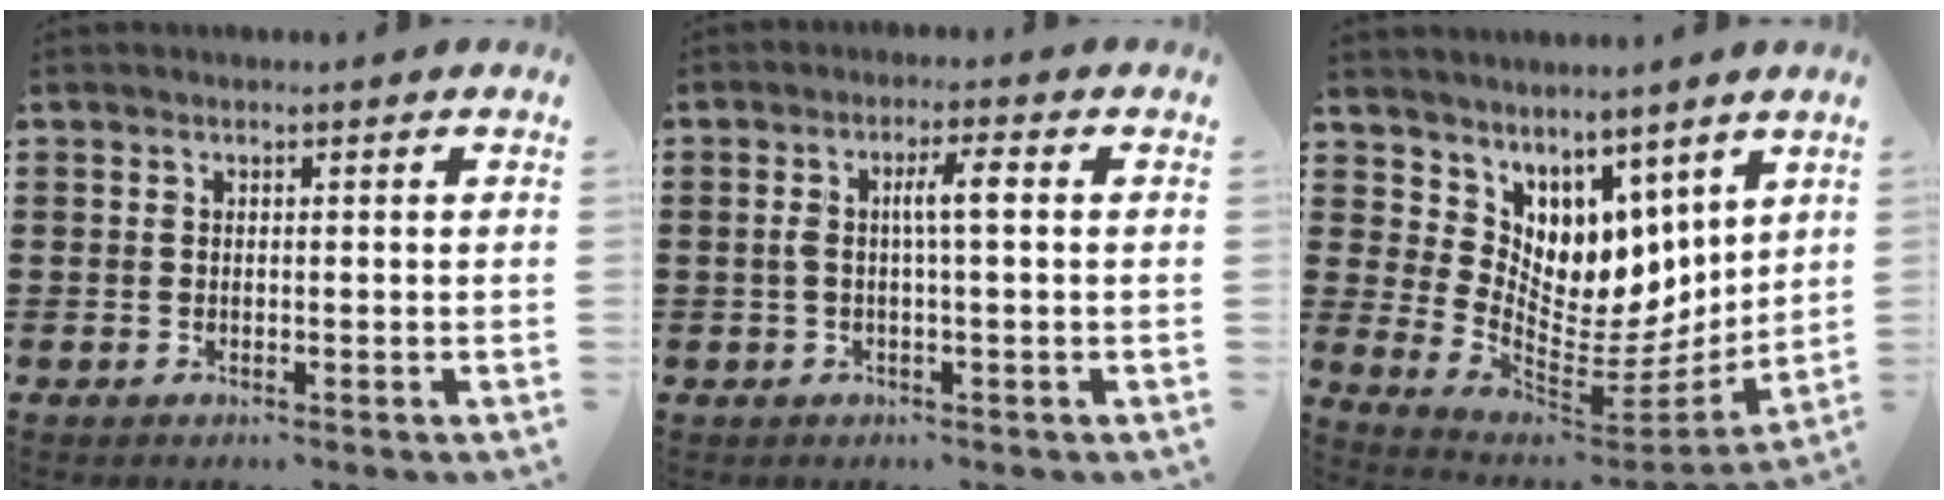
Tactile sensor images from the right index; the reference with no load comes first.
{"total": 4.1, "force": [0.2, 0.7, 4.0], "torque": [-0.084, 0.003, -0.004]}
{"total": 6.2, "force": [4.8, 3.4, -1.6], "torque": [-0.018, -0.090, 0.088]}